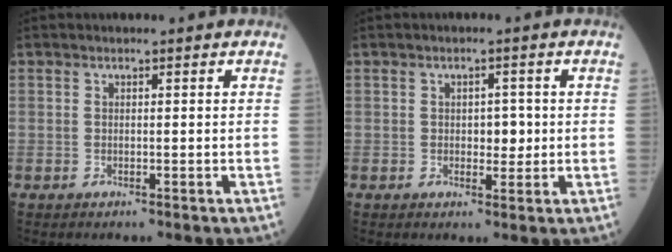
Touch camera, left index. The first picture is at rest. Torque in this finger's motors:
{"motor_torque": [0.08, 0.05, 0.03, 0.00]}